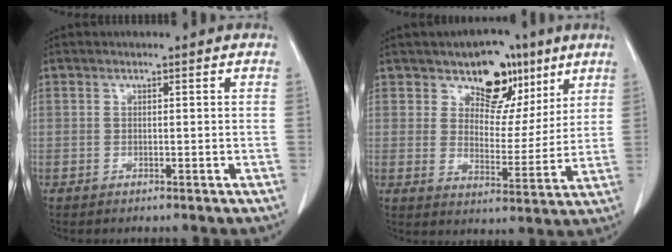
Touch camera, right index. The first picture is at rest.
{"total": 9.3, "force": [5.8, 5.7, 4.5], "torque": [-0.053, 0.006, 0.091]}